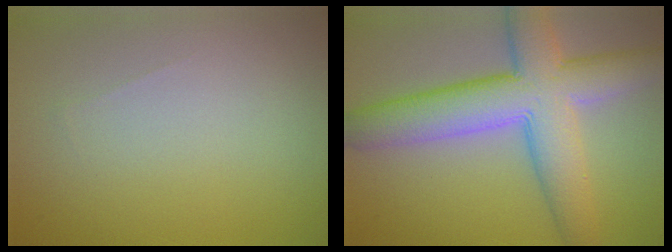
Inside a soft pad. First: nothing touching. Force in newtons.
{"total": 9.1, "press": 9.1, "slide": 0.5}